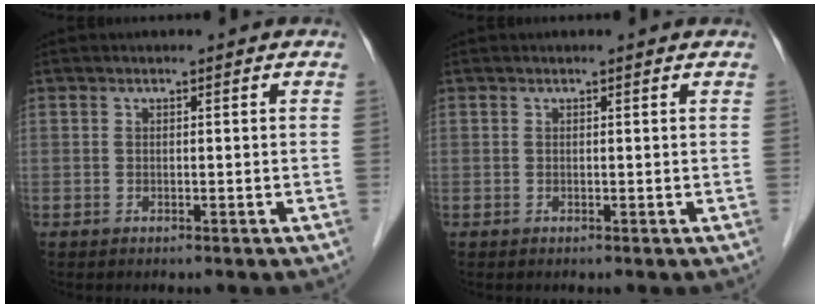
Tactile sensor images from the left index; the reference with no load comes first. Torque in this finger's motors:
{"motor_torque": [0.10, -0.04, -0.05, 0.01]}